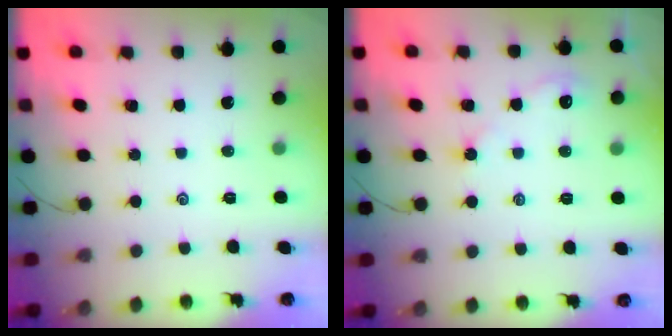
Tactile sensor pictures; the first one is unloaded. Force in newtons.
{"total": 3.3, "press": 3.3, "slide": 0.5}